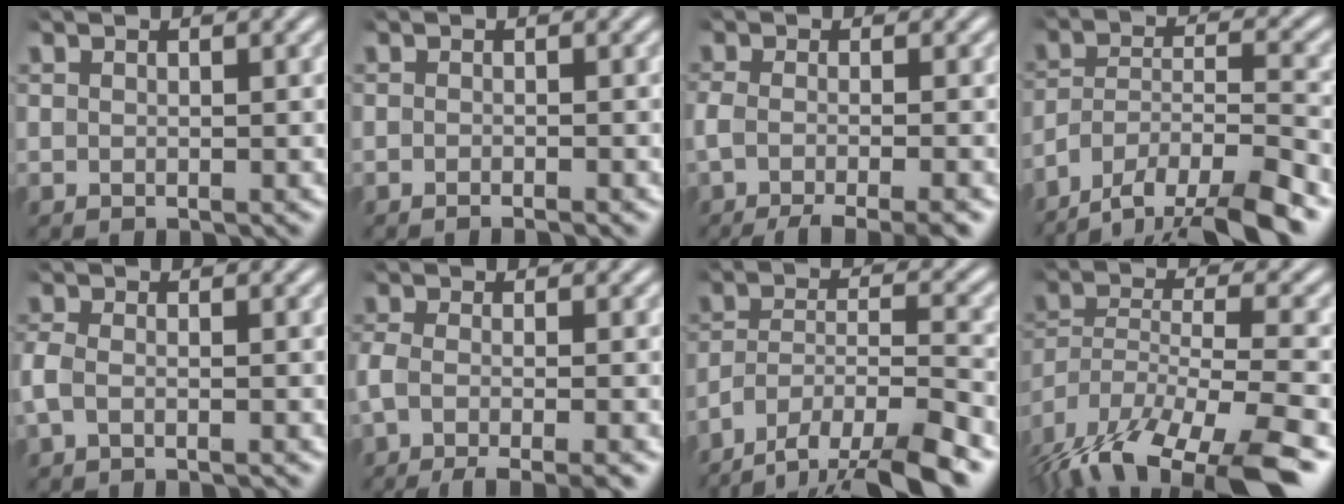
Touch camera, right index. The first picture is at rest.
{"total": 1.1, "force": [-1.0, -0.1, 0.4], "torque": [-0.005, 0.000, -0.021]}
{"total": 8.6, "force": [-6.5, 2.9, 4.8], "torque": [-0.077, -0.024, -0.088]}
{"total": 9.7, "force": [-5.5, 6.0, 5.3], "torque": [-0.085, -0.021, -0.090]}
{"total": 2.0, "force": [-1.1, 1.1, 1.4], "torque": [-0.043, -0.008, -0.015]}
{"total": 7.6, "force": [-5.5, 2.7, 4.4], "torque": [-0.081, -0.026, -0.072]}
{"total": 9.0, "force": [-5.1, 5.1, 5.3], "torque": [-0.089, -0.024, -0.080]}
{"total": 10.6, "force": [-6.1, 5.3, 6.9], "torque": [-0.138, -0.055, -0.071]}